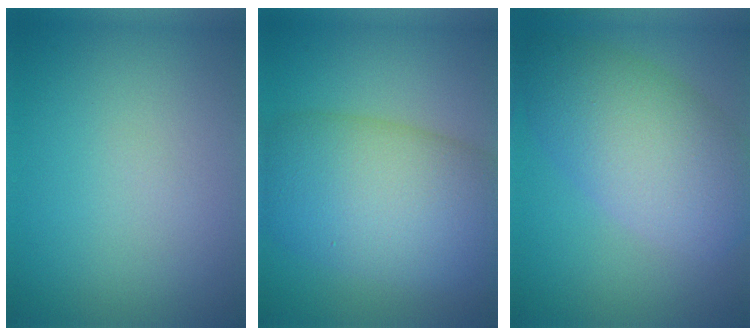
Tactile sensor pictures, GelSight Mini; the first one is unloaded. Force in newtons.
{"total": 11.1, "press": 11.1, "slide": 0.3}
{"total": 8.0, "press": 8.0, "slide": 0.5}